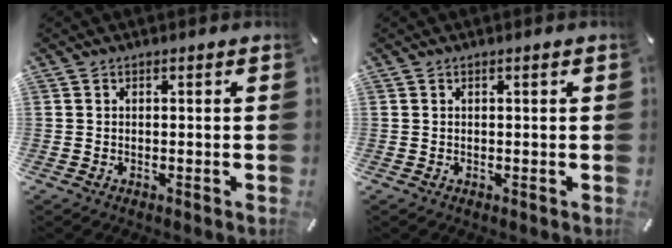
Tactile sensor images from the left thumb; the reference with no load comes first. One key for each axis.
{"total": 0.8, "fx": 0.3, "fy": 0.0, "fz": 0.8, "tx": -0.013, "ty": 0.000, "tz": 0.004}